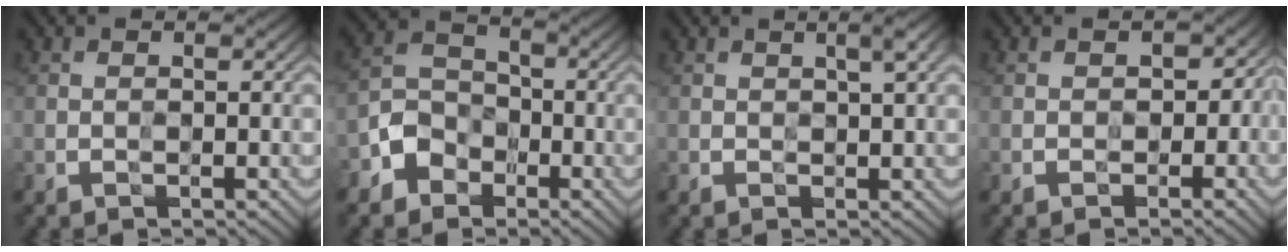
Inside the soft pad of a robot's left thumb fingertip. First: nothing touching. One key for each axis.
{"total": 4.8, "fx": -3.0, "fy": 3.7, "fz": 0.9, "tx": -0.024, "ty": 0.003, "tz": -0.073}
{"total": 1.1, "fx": 0.8, "fy": 0.0, "fz": 0.7, "tx": -0.010, "ty": 0.002, "tz": 0.014}
{"total": 1.2, "fx": -0.5, "fy": 1.1, "fz": -0.2, "tx": 0.007, "ty": -0.006, "tz": -0.008}